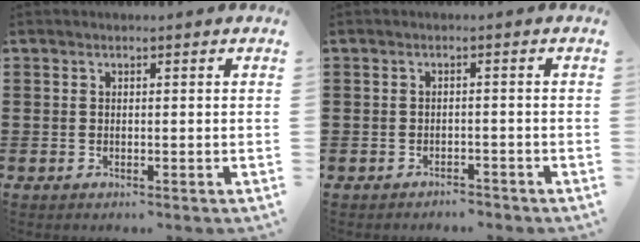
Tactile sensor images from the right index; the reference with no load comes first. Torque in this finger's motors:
{"motor_torque": [1.09, 1.05, 0.03, 0.00]}